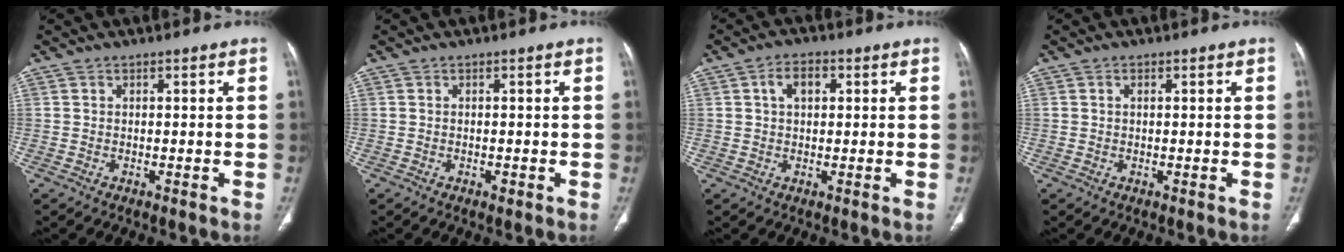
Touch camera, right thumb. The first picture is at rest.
{"total": 0.7, "force": [-0.3, 0.4, 0.5], "torque": [-0.009, -0.001, -0.004]}
{"total": 4.3, "force": [1.1, 2.8, 3.1], "torque": [-0.049, 0.011, 0.018]}
{"total": 0.6, "force": [0.1, 0.4, 0.4], "torque": [-0.011, 0.002, 0.003]}